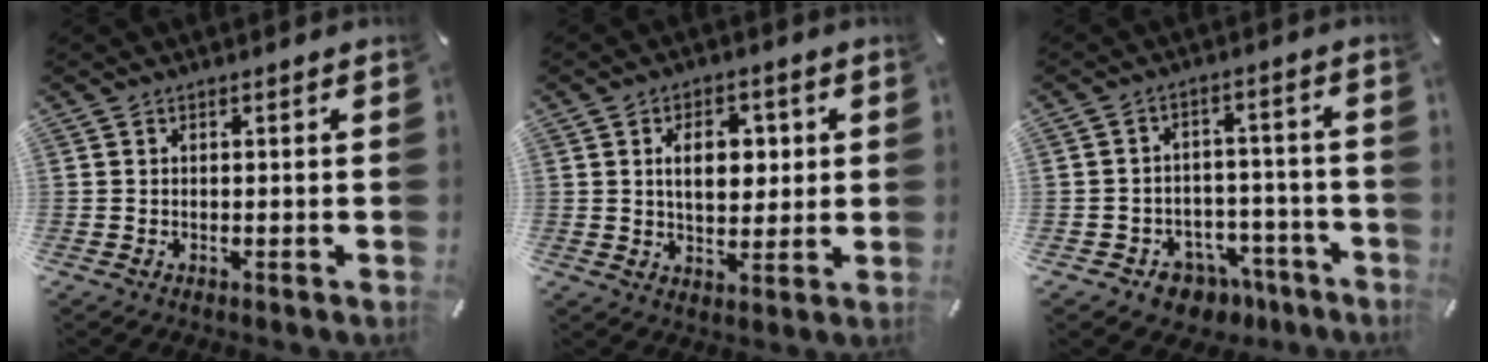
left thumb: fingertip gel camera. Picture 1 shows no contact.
{"total": 8.8, "force": [1.9, 6.0, 6.1], "torque": [-0.086, -0.002, 0.025]}
{"total": 5.8, "force": [-2.8, 5.0, 0.9], "torque": [-0.020, 0.017, -0.045]}